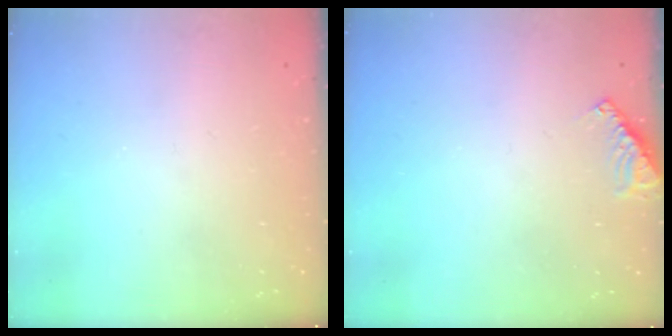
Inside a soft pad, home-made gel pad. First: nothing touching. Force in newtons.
{"total": 5.9, "press": 5.9, "slide": 0.6}